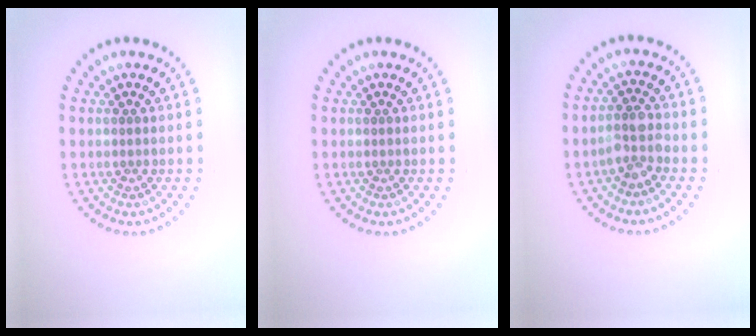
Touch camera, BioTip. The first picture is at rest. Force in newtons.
{"total": 0.0}
{"total": 2.2, "press": 2.0, "slide": 0.9}